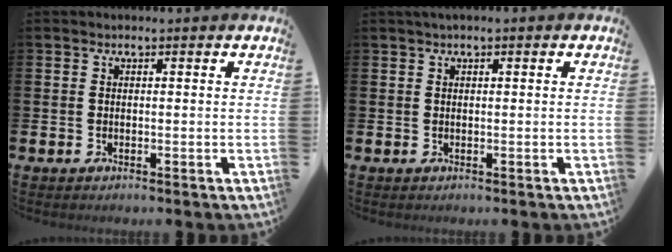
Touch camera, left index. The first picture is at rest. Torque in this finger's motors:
{"motor_torque": [1.10, -1.03, 0.68, 0.15]}